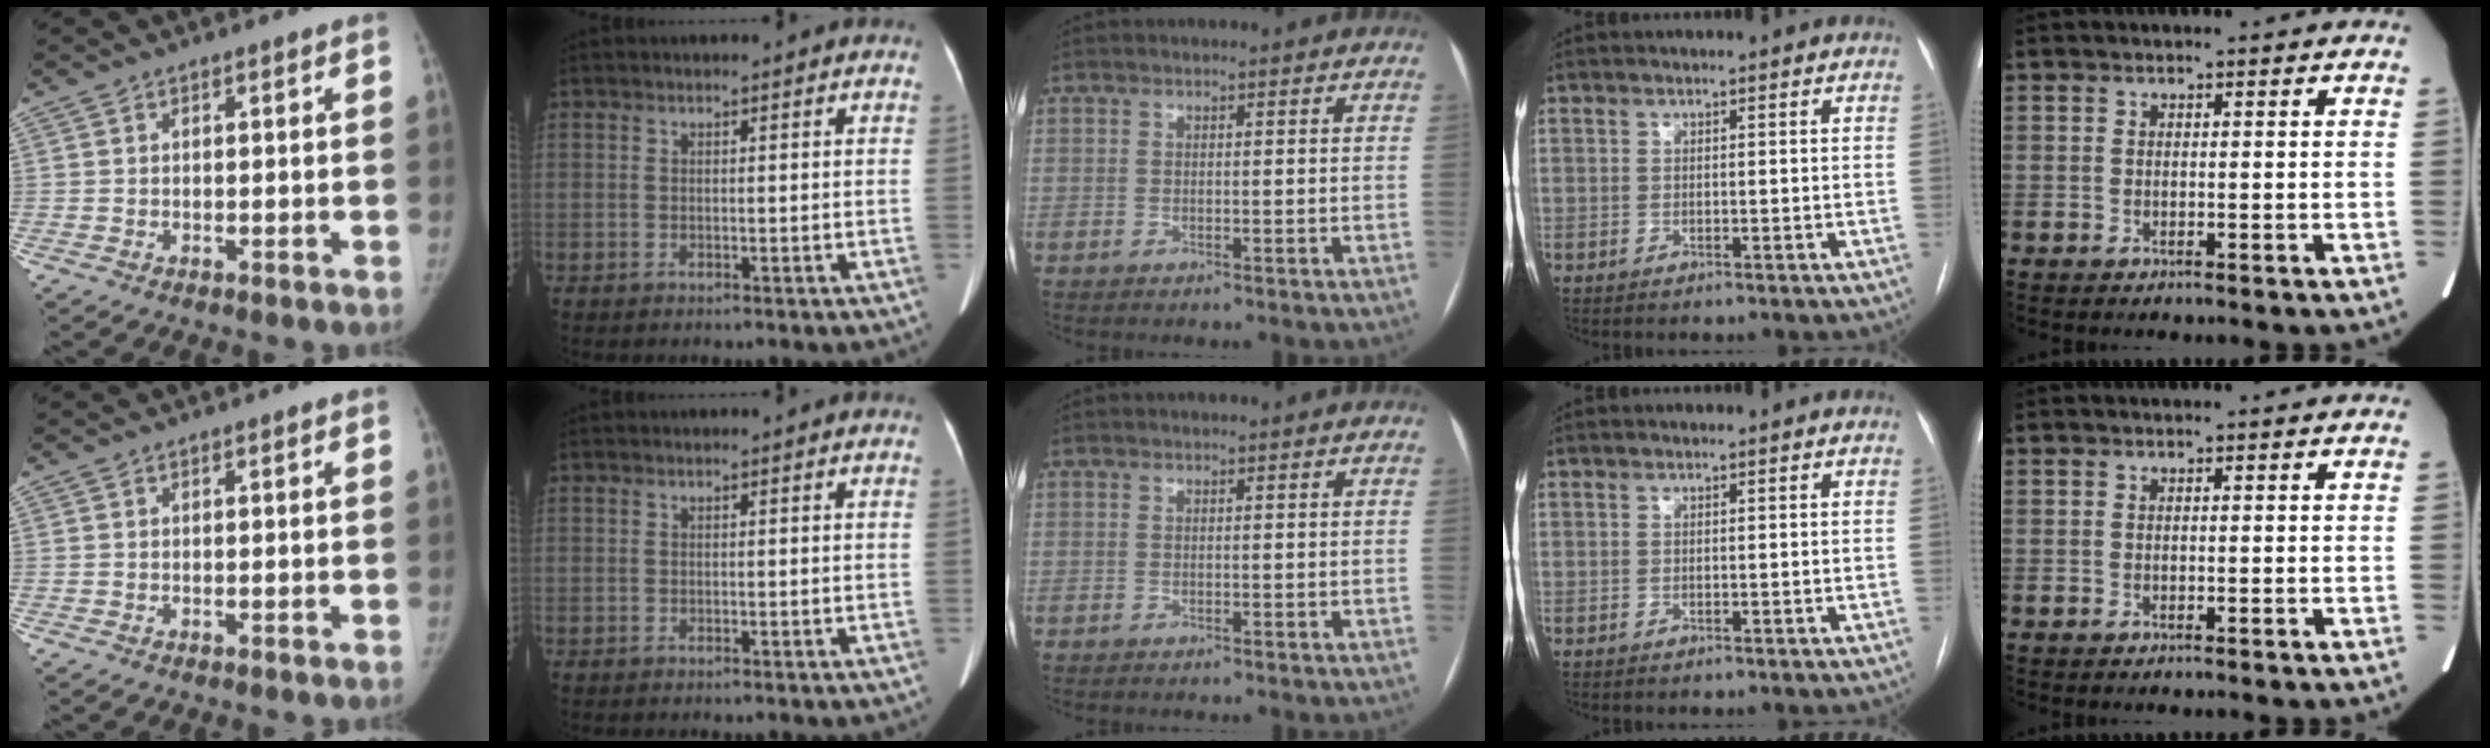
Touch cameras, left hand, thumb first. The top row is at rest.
{}